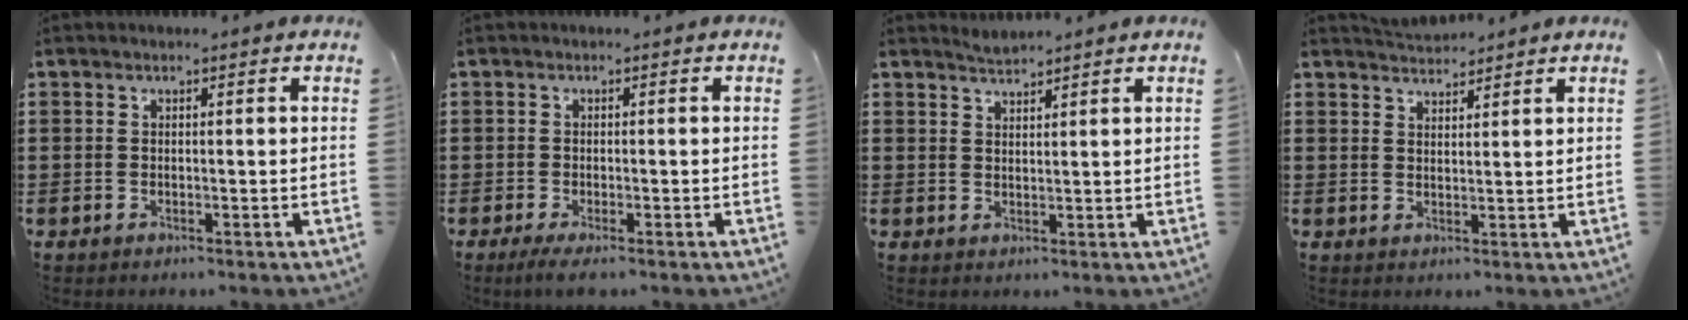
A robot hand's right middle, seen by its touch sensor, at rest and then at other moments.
{"total": 1.3, "force": [-0.9, 0.1, 0.9], "torque": [-0.015, -0.002, -0.017]}
{"total": 1.6, "force": [1.6, -0.1, -0.1], "torque": [-0.002, 0.002, 0.031]}
{"total": 2.8, "force": [2.8, 0.4, 0.1], "torque": [-0.002, -0.006, 0.051]}